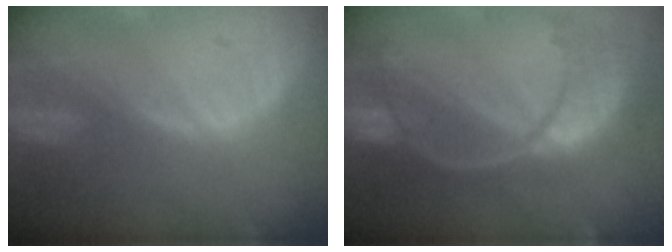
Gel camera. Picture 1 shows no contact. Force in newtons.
{"total": 10.9, "press": 9.2, "slide": 5.9}